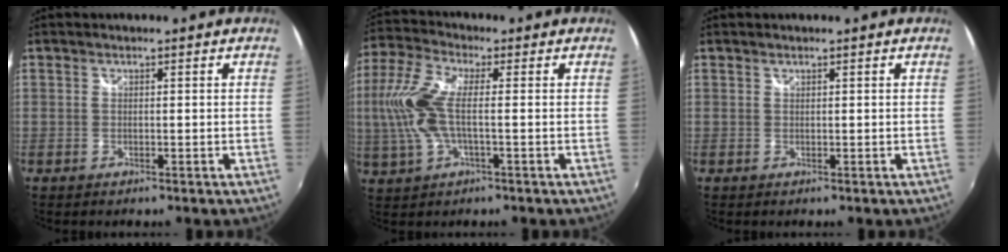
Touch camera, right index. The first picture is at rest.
{"total": 10.7, "force": [-0.6, 3.8, 10.0], "torque": [-0.223, 0.004, -0.012]}
{"total": 0.0}